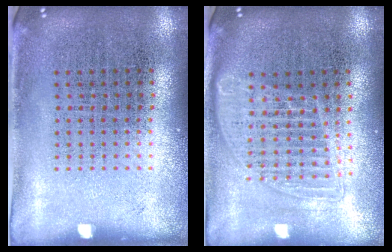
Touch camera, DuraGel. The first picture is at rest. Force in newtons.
{"total": 1.4, "press": 1.2, "slide": 0.7}